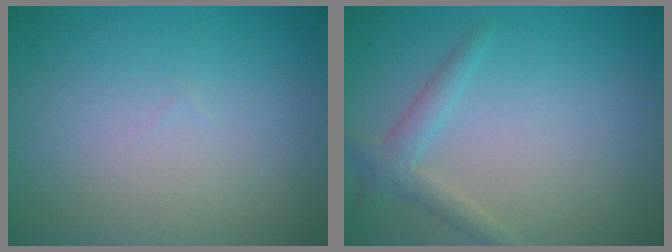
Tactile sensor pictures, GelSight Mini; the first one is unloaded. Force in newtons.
{"total": 2.0, "press": 2.0, "slide": 0.1}